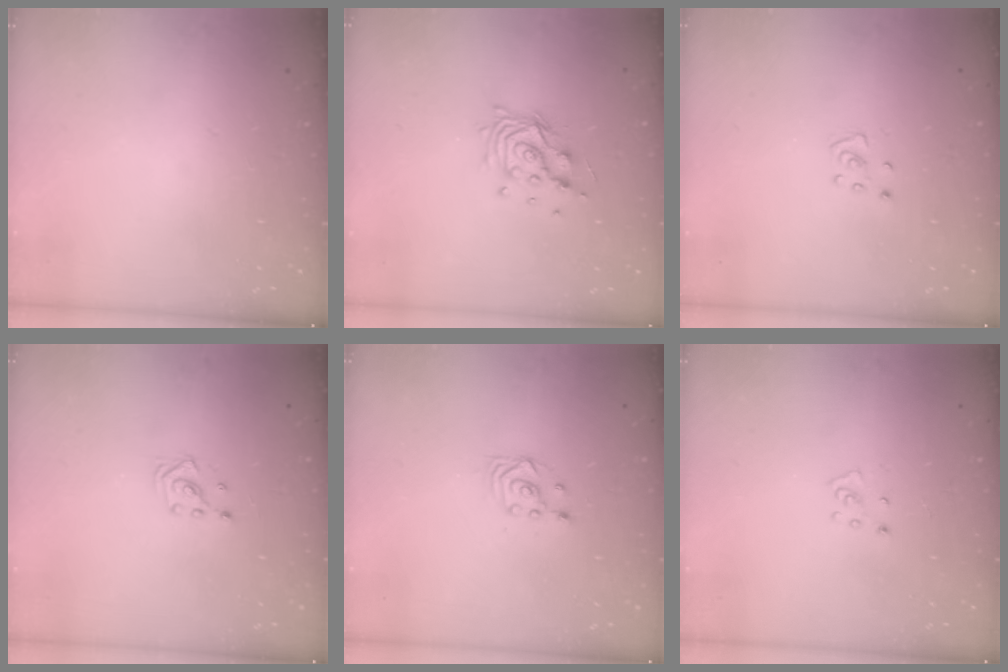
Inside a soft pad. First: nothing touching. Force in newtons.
{"total": 10.5, "press": 10.5, "slide": 0.6}
{"total": 3.4, "press": 3.4, "slide": 0.3}
{"total": 2.6, "press": 2.6, "slide": 0.3}
{"total": 3.3, "press": 3.3, "slide": 0.4}
{"total": 3.5, "press": 3.5, "slide": 0.3}